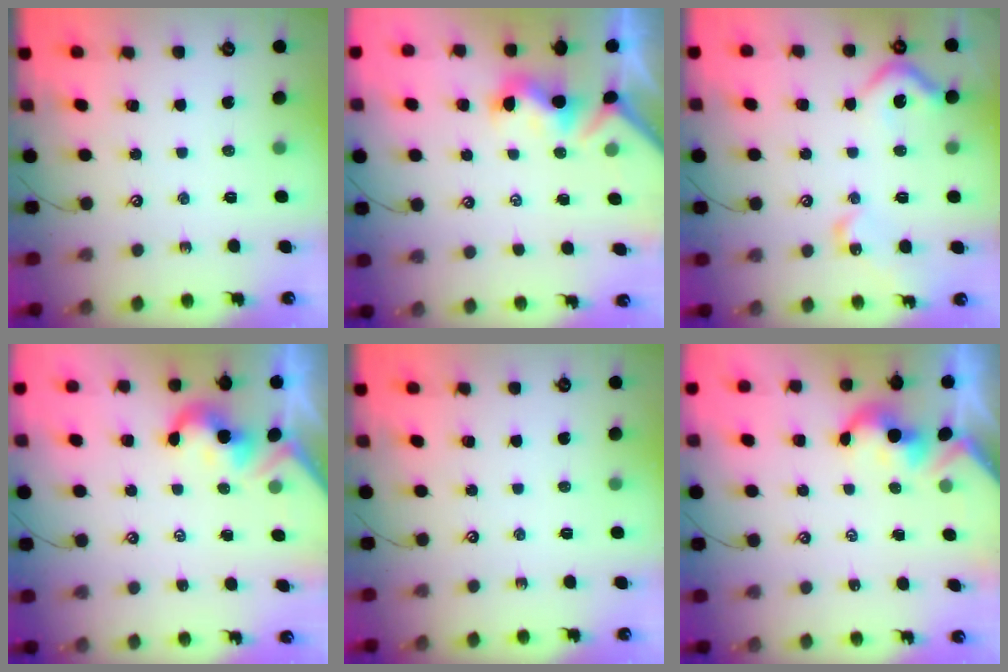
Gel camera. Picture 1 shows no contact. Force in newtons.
{"total": 1.5, "press": 1.3, "slide": 0.8}
{"total": 9.2, "press": 9.1, "slide": 1.1}
{"total": 2.0, "press": 1.9, "slide": 0.5}
{"total": 0.0}
{"total": 2.2, "press": 2.2, "slide": 0.3}